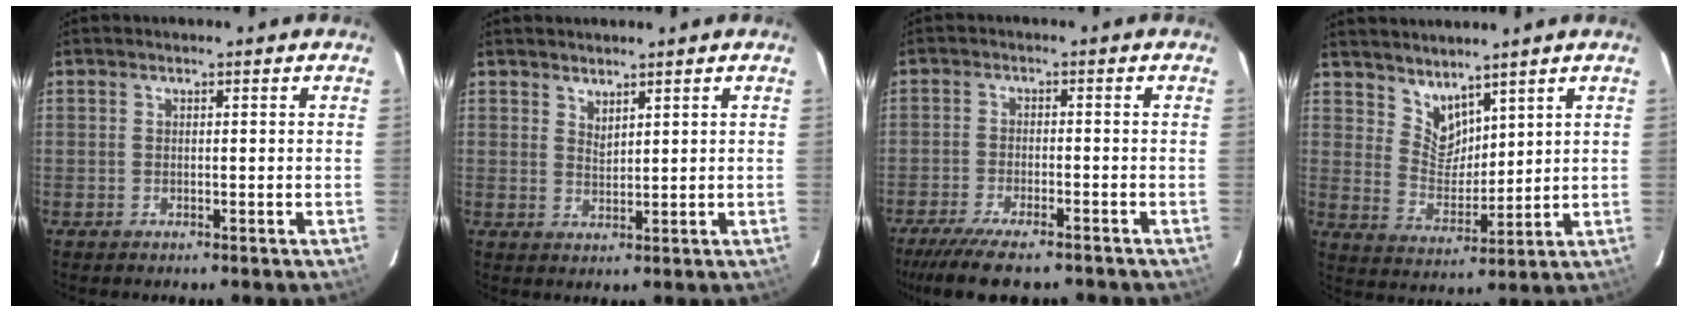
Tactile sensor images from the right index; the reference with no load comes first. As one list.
[{"total": 2.2, "force": [2.0, 0.5, 0.8], "torque": [-0.012, 0.001, 0.035]}, {"total": 11.6, "force": [-9.5, 2.7, 6.1], "torque": [-0.141, -0.033, -0.158]}, {"total": 6.6, "force": [5.4, 3.1, 2.0], "torque": [-0.027, -0.002, 0.110]}]